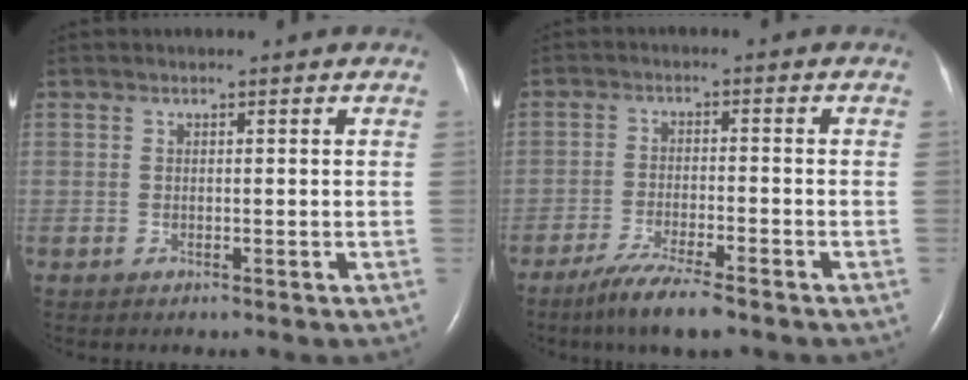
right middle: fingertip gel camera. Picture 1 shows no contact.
{"total": 7.0, "force": [-5.2, 0.5, 4.6], "torque": [-0.091, -0.018, -0.091]}